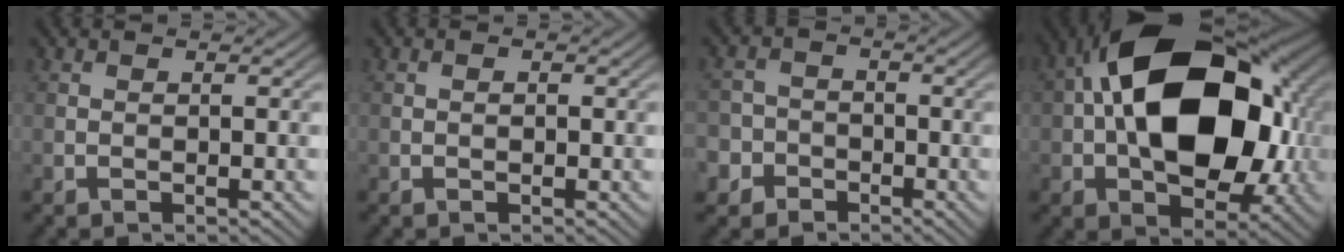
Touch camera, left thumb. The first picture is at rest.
{"total": 0.5, "force": [-0.1, 0.3, 0.4], "torque": [-0.005, 0.002, 0.000]}
{"total": 5.1, "force": [-2.7, 4.2, 0.8], "torque": [-0.011, -0.001, -0.075]}
{"total": 19.1, "force": [1.7, 12.1, 14.7], "torque": [-0.246, 0.002, 0.033]}